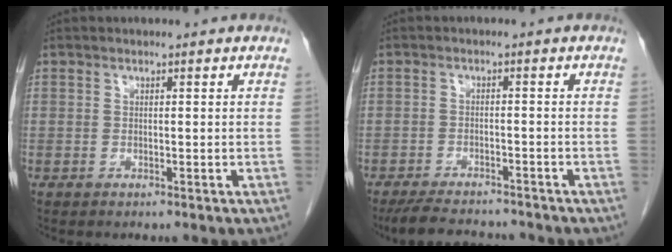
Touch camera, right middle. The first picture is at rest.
{"total": 7.9, "force": [-7.3, 1.5, 2.7], "torque": [-0.049, -0.010, -0.114]}